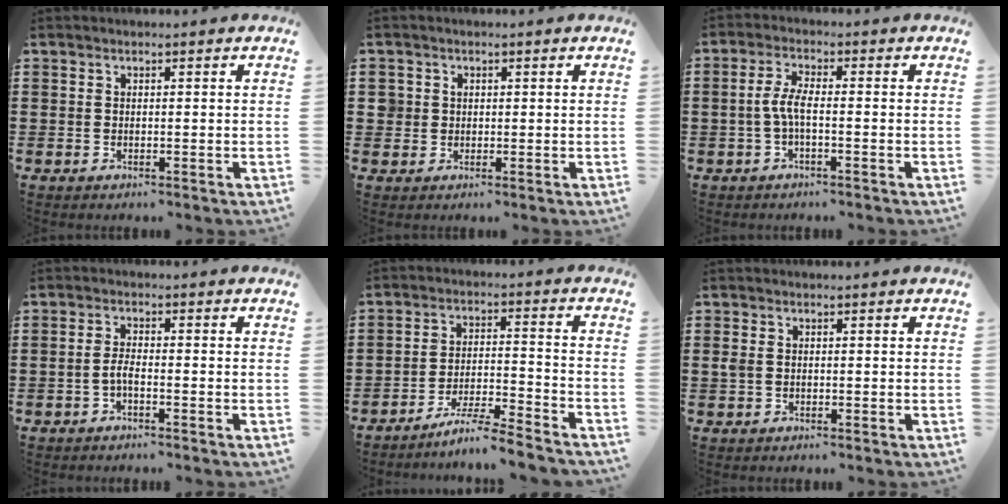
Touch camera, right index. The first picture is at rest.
{"total": 2.1, "force": [0.4, 2.0, 0.4], "torque": [-0.016, 0.011, 0.006]}
{"total": 3.7, "force": [-0.8, 0.3, 3.5], "torque": [-0.081, -0.005, -0.022]}
{"total": 1.9, "force": [-1.0, -0.2, 1.6], "torque": [-0.033, -0.002, -0.019]}
{"total": 6.3, "force": [-5.8, -1.1, 2.4], "torque": [-0.046, -0.011, -0.113]}
{"total": 1.2, "force": [0.1, 0.8, 0.9], "torque": [-0.027, 0.003, -0.002]}